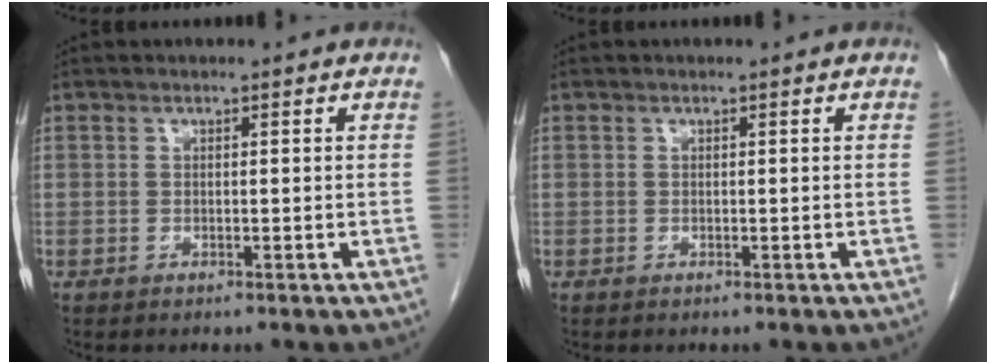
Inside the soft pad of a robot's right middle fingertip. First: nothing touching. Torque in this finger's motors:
{"motor_torque": [0.00, 0.00, 0.00, 0.00]}